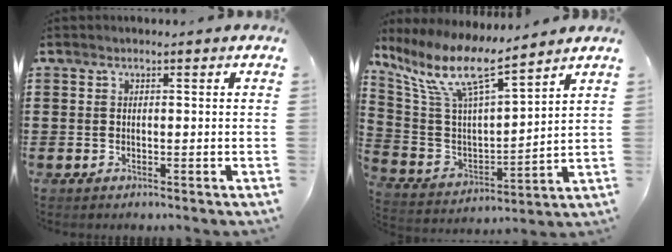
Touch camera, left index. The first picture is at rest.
{"total": 10.9, "force": [7.7, 2.3, 7.4], "torque": [-0.176, -0.050, 0.130]}